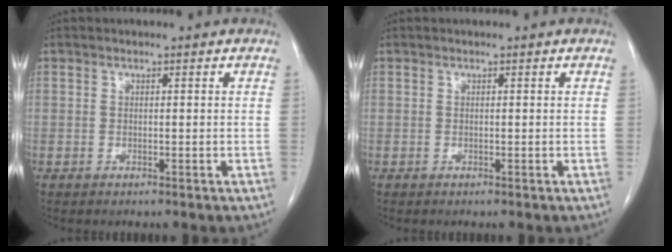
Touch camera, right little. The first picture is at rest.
{"total": 0.0}